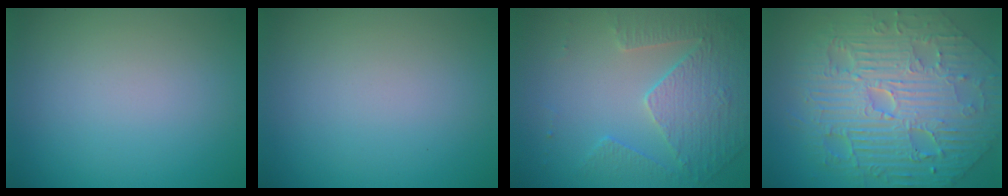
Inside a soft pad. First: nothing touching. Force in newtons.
{"total": 0.0}
{"total": 3.8, "press": 3.5, "slide": 1.6}
{"total": 11.8, "press": 7.7, "slide": 9.0}